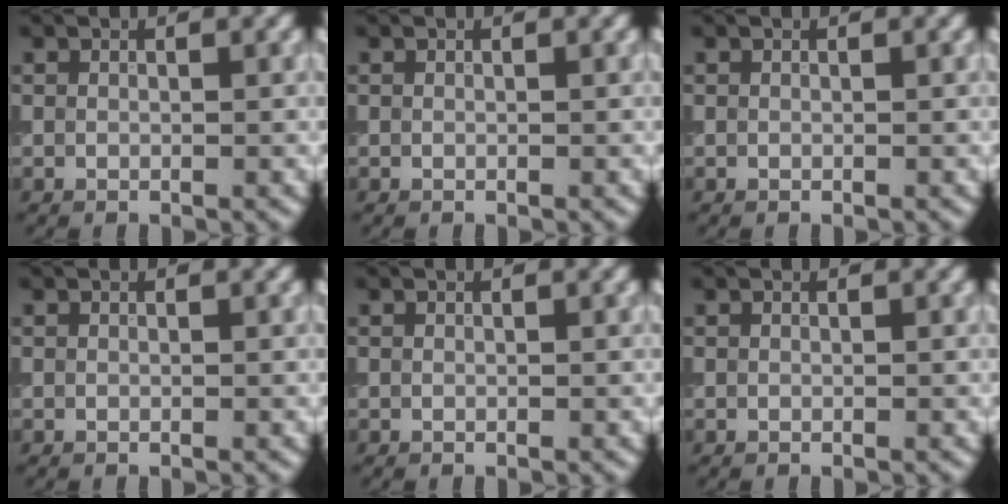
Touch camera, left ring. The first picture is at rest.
{"total": 0.0}
{"total": 0.0}
{"total": 0.0}
{"total": 0.0}
{"total": 0.0}